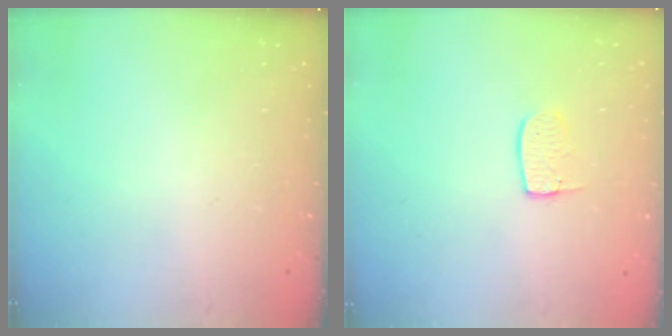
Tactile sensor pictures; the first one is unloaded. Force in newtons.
{"total": 6.0, "press": 6.0, "slide": 0.4}